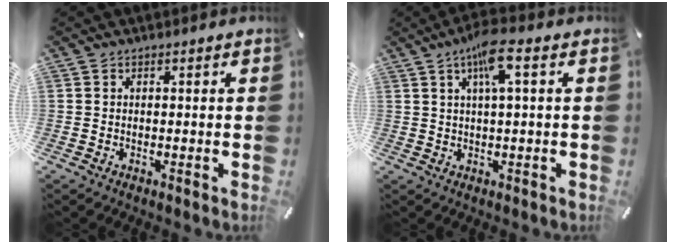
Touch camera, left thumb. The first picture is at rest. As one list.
[{"total": 7.8, "force": [2.9, 1.3, 7.1], "torque": [-0.133, 0.002, 0.046]}]